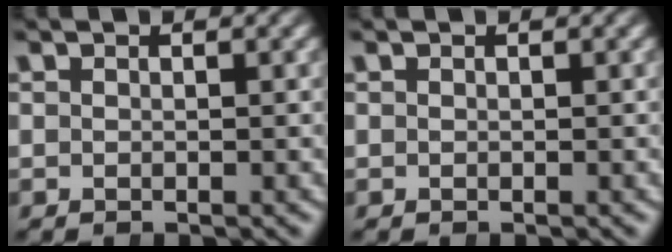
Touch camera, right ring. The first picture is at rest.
{"total": 0.0}